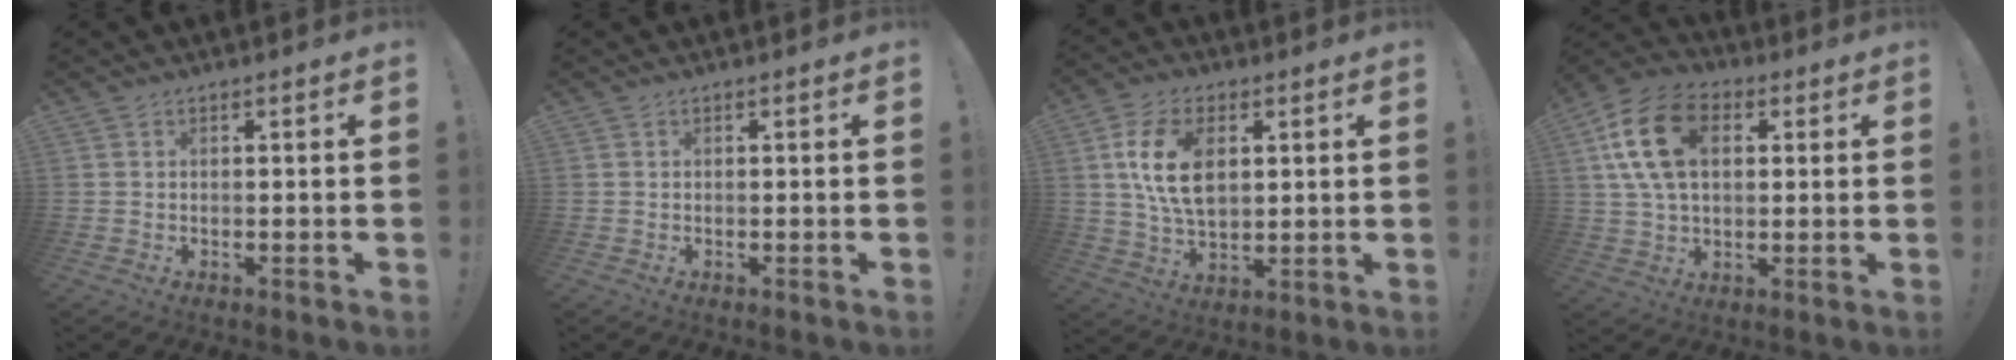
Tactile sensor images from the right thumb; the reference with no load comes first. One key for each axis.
{"total": 0.0}
{"total": 14.1, "fx": 3.5, "fy": 8.7, "fz": 10.5, "tx": -0.186, "ty": 0.002, "tz": 0.064}
{"total": 17.2, "fx": 4.9, "fy": 11.2, "fz": 12.0, "tx": -0.230, "ty": 0.003, "tz": 0.090}